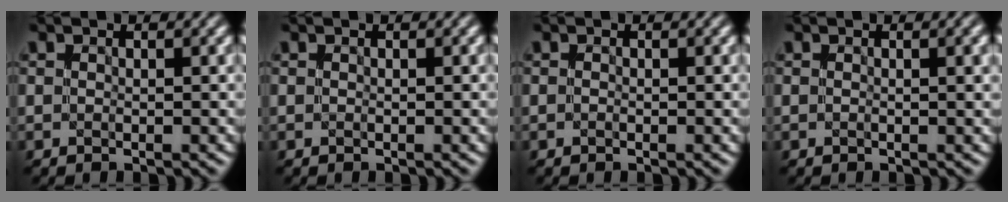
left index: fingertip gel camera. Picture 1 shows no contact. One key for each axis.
{"total": 0.0}
{"total": 0.0}
{"total": 1.9, "fx": 0.3, "fy": 0.6, "fz": 1.8, "tx": -0.024, "ty": 0.001, "tz": 0.001}